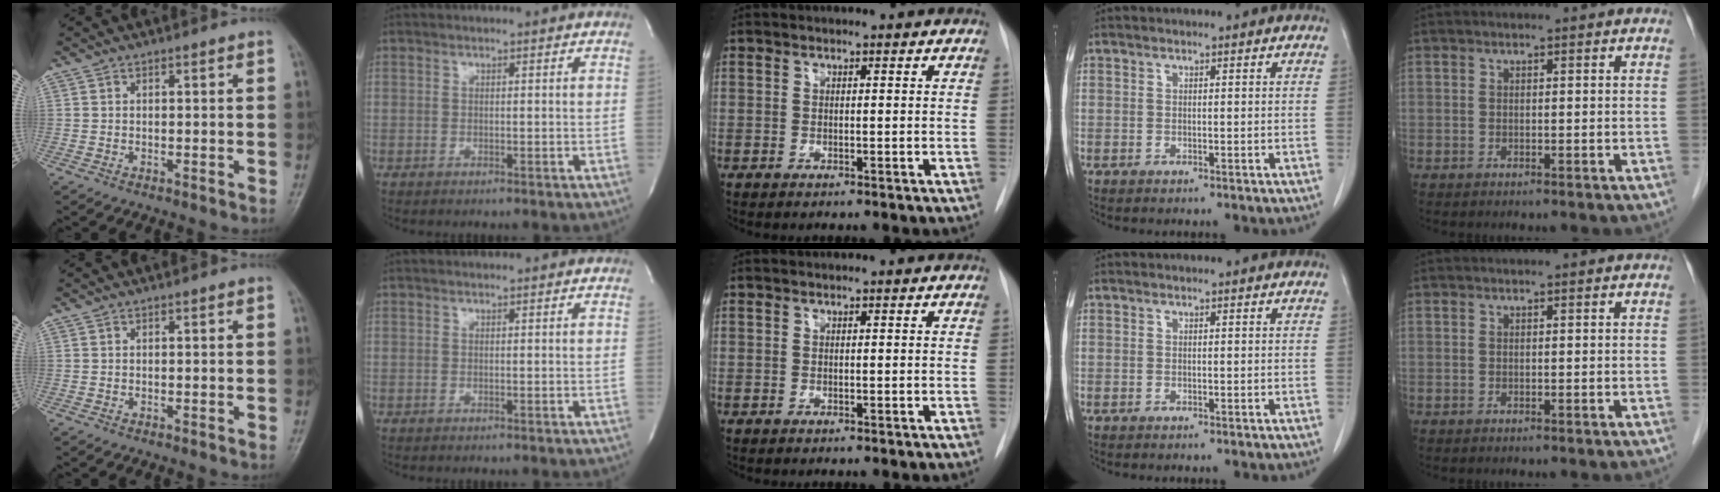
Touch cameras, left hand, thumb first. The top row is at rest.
{}